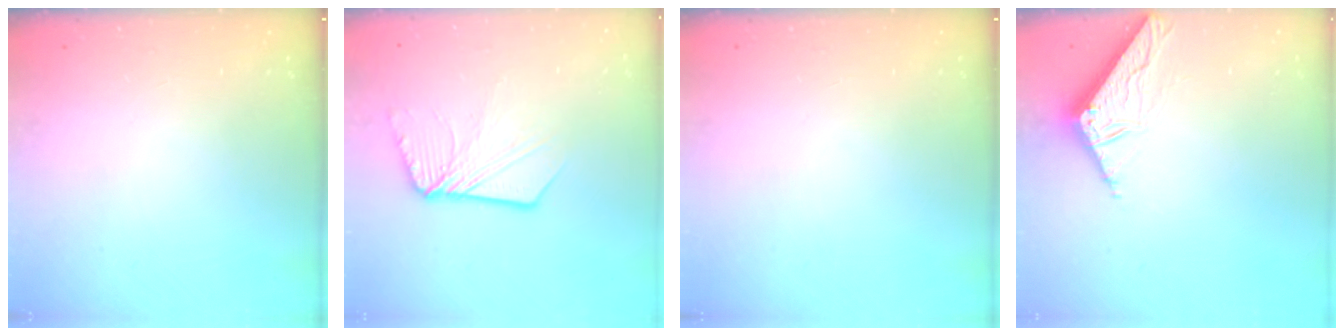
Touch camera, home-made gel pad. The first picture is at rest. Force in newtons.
{"total": 10.9, "press": 10.8, "slide": 2.0}
{"total": 0.0}
{"total": 8.2, "press": 8.2, "slide": 0.5}